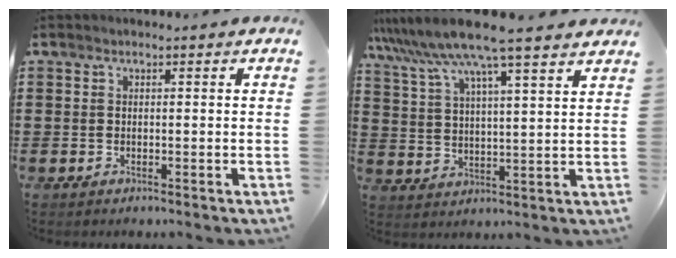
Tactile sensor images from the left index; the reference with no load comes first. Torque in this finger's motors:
{"motor_torque": [2.14, 0.00, 0.83, 0.21]}